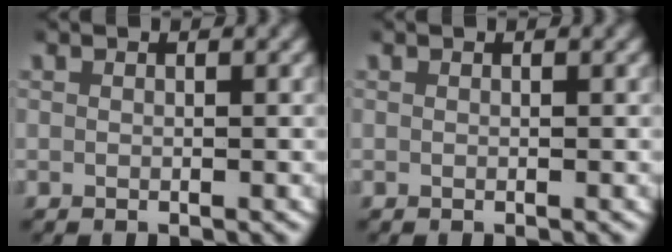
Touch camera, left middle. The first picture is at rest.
{"total": 0.0}